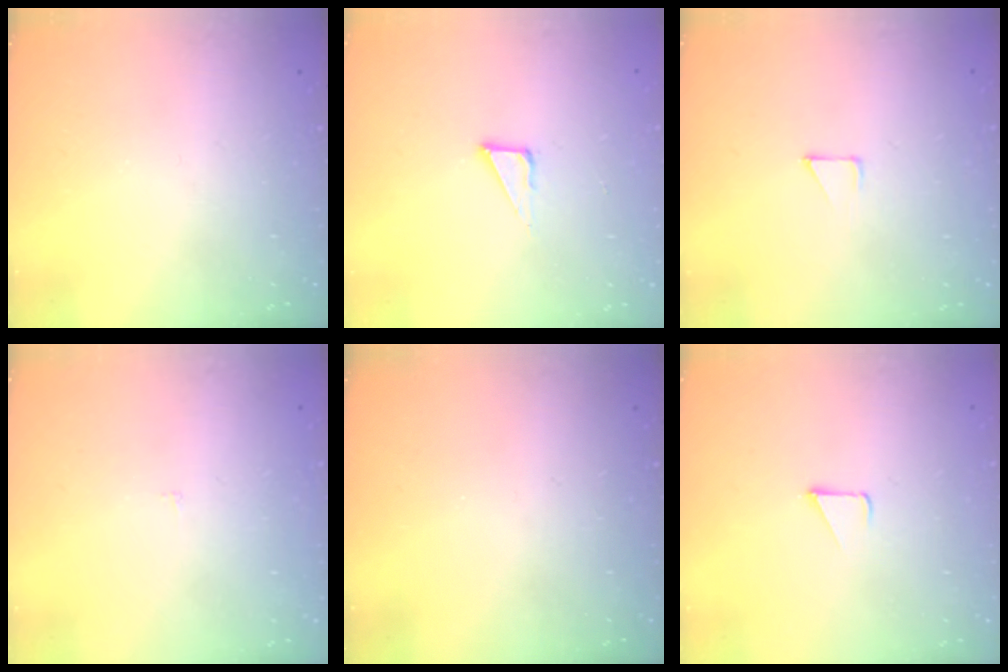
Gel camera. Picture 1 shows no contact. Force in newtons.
{"total": 4.8, "press": 4.8, "slide": 0.4}
{"total": 2.8, "press": 2.8, "slide": 0.2}
{"total": 1.8, "press": 1.8, "slide": 0.1}
{"total": 0.0}
{"total": 1.8, "press": 1.7, "slide": 0.1}